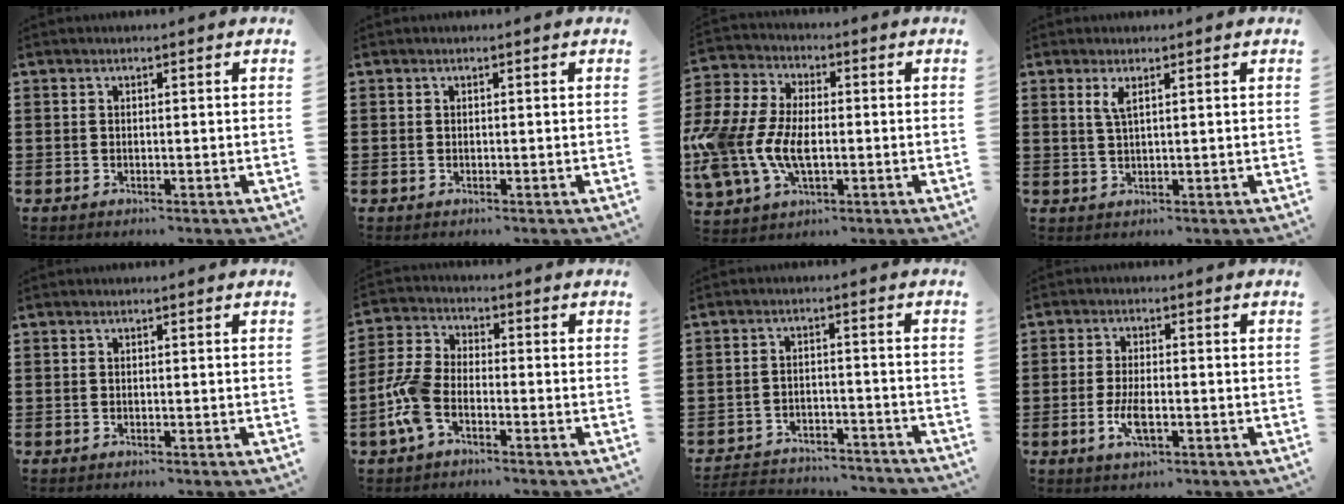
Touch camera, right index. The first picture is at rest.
{"total": 0.0}
{"total": 10.0, "force": [-2.3, 6.1, 7.6], "torque": [-0.204, -0.006, -0.050]}
{"total": 2.2, "force": [1.1, 0.5, 1.9], "torque": [-0.040, 0.002, 0.018]}
{"total": 0.0}
{"total": 6.8, "force": [-3.1, 3.5, 4.9], "torque": [-0.133, -0.003, -0.067]}
{"total": 3.8, "force": [-3.8, 0.6, 0.1], "torque": [-0.015, 0.000, -0.082]}
{"total": 4.4, "force": [-1.3, 1.7, 3.8], "torque": [-0.088, -0.003, -0.028]}